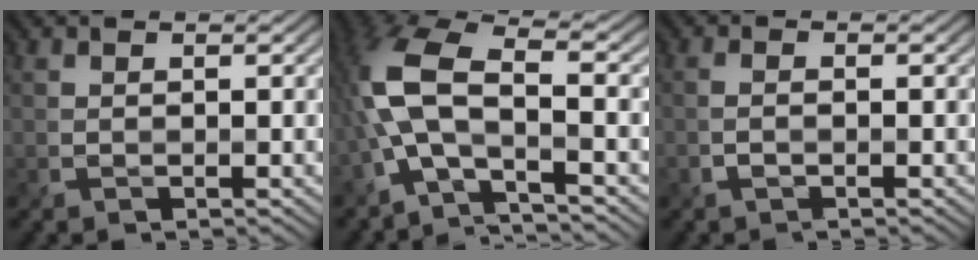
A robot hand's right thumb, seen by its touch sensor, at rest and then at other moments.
{"total": 9.3, "force": [-2.3, 3.3, 8.4], "torque": [-0.195, 0.016, -0.068]}
{"total": 1.0, "force": [-0.8, 0.2, 0.7], "torque": [-0.015, -0.001, -0.019]}